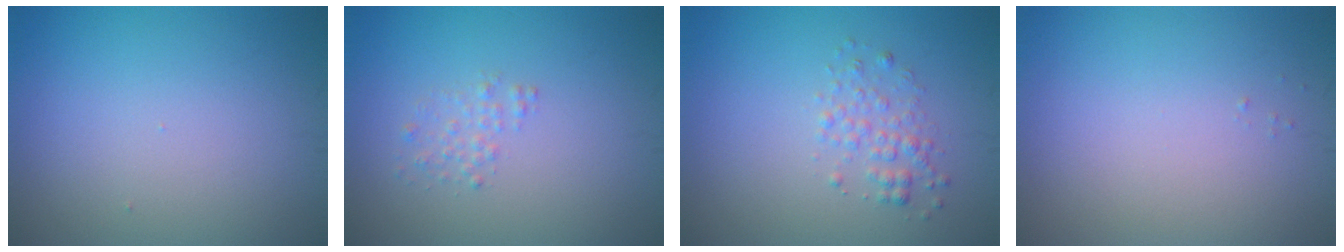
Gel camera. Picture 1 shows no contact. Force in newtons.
{"total": 1.2, "press": 1.2, "slide": 0.0}
{"total": 1.8, "press": 1.8, "slide": 0.1}
{"total": 0.0}